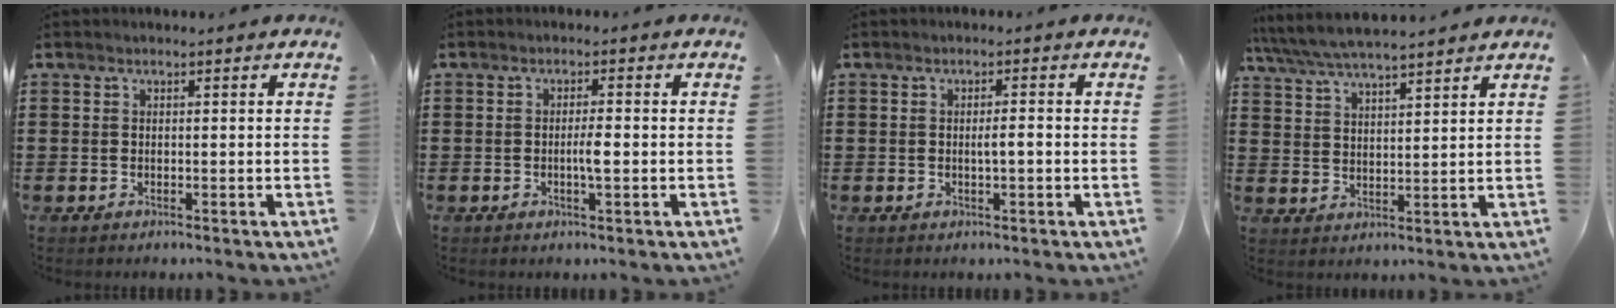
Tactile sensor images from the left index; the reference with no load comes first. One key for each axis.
{"total": 2.5, "fx": -0.4, "fy": 0.3, "fz": 2.4, "tx": -0.045, "ty": -0.001, "tz": -0.009}
{"total": 1.7, "fx": -0.3, "fy": 0.2, "fz": 1.7, "tx": -0.031, "ty": 0.001, "tz": -0.006}
{"total": 5.4, "fx": 5.0, "fy": 0.6, "fz": 1.9, "tx": -0.056, "ty": -0.022, "tz": 0.087}